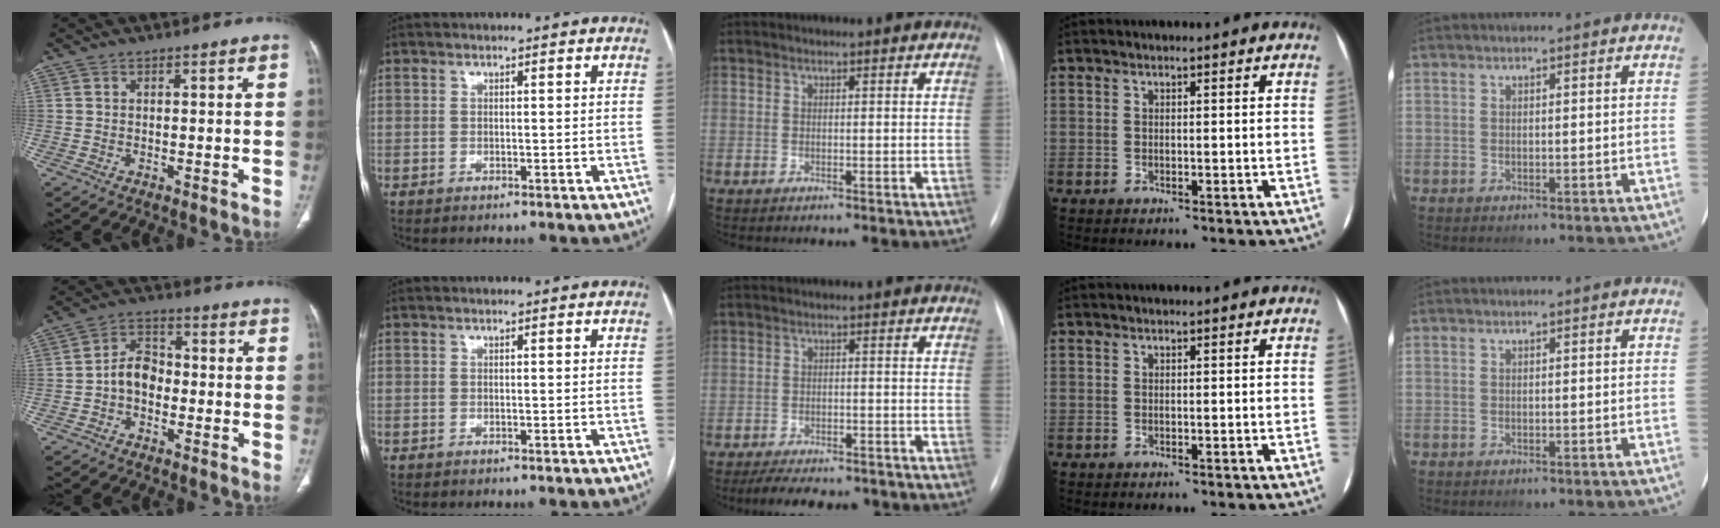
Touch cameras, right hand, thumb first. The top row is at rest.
{"thumb": {"total": 6.0, "force": [-1.5, 4.4, 3.8], "torque": [-0.049, 0.025, -0.039]}, "middle": {"total": 9.8, "force": [-8.5, 3.2, 3.9], "torque": [-0.058, 0.001, -0.114]}}